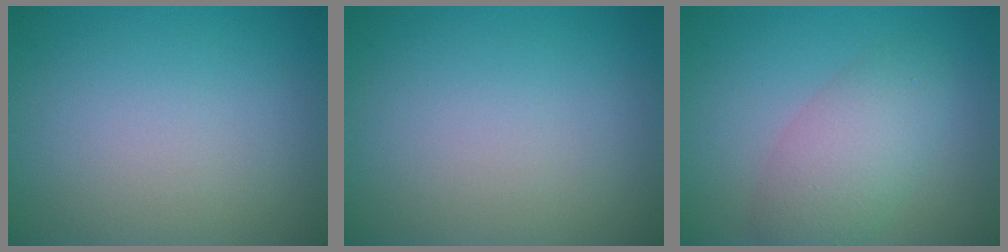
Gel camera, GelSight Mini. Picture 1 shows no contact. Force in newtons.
{"total": 0.0}
{"total": 4.4, "press": 4.4, "slide": 0.2}